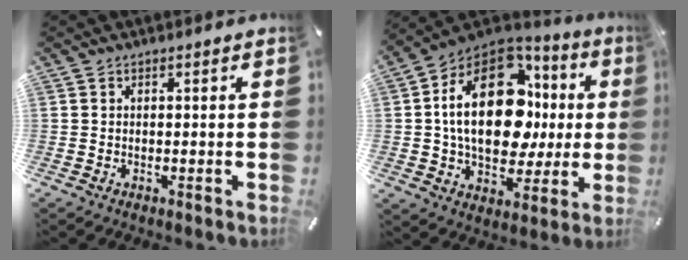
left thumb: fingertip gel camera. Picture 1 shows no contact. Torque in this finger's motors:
{"motor_torque": [2.50, 2.51, 1.63, -1.14, 0.55]}